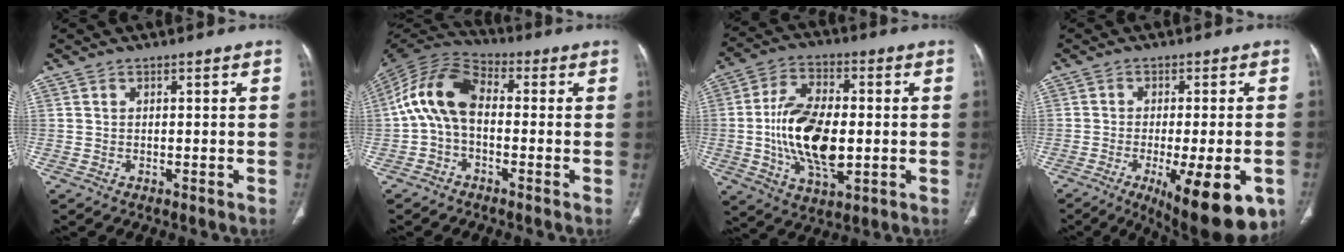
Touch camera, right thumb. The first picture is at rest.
{"total": 11.5, "force": [-0.4, 7.0, 9.1], "torque": [-0.171, 0.032, -0.022]}
{"total": 16.5, "force": [-1.3, 8.7, 13.9], "torque": [-0.249, 0.001, -0.021]}
{"total": 16.4, "force": [-7.3, 5.1, 13.7], "torque": [-0.151, -0.006, -0.093]}